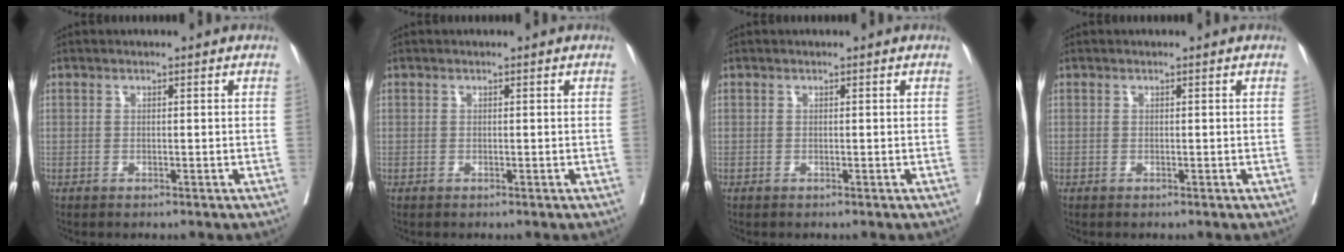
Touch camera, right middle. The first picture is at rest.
{"total": 0.0}
{"total": 0.0}
{"total": 0.0}